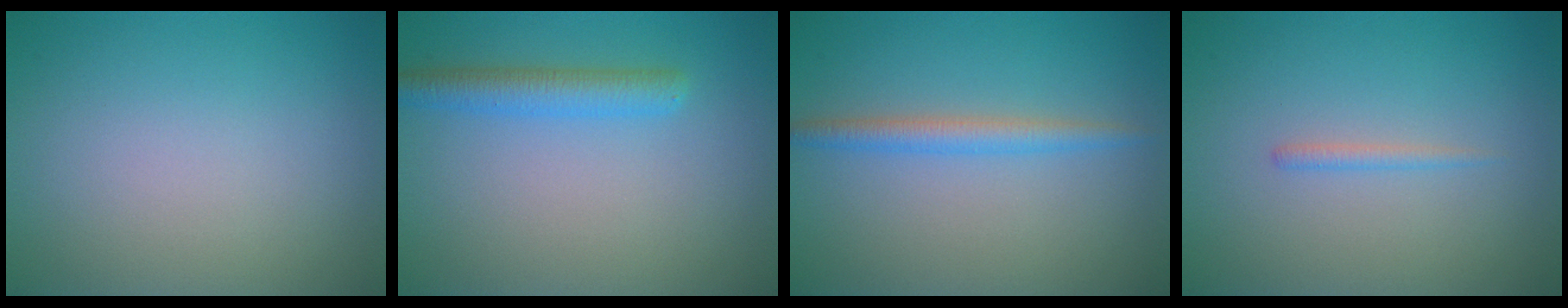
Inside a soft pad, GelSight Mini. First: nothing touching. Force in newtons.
{"total": 2.9, "press": 2.9, "slide": 0.2}
{"total": 2.2, "press": 2.2, "slide": 0.1}
{"total": 0.8, "press": 0.8, "slide": 0.1}